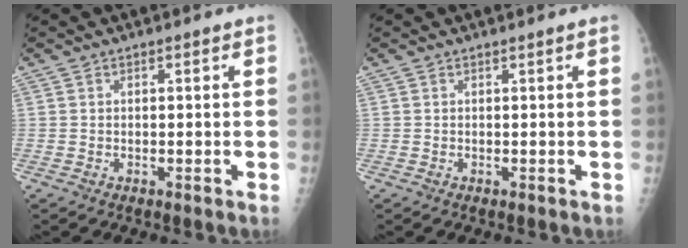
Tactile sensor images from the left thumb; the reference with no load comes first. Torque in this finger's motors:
{"motor_torque": [0.03, 0.03, -0.09, -0.09, 0.00]}